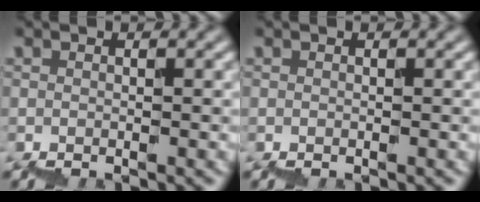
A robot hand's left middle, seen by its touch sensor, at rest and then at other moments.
{"total": 0.0}